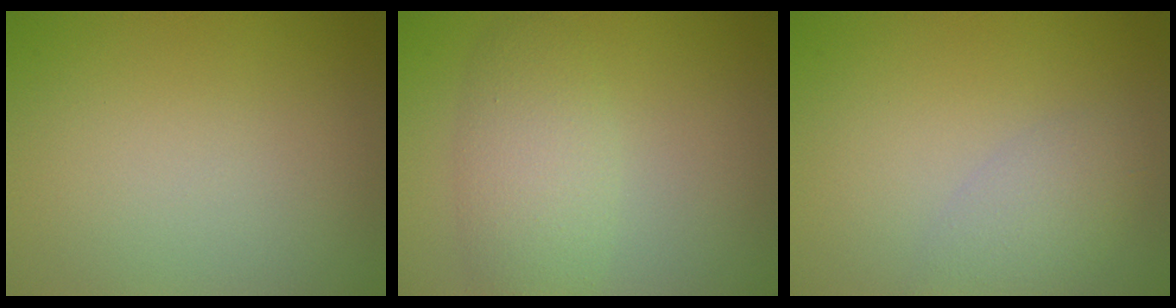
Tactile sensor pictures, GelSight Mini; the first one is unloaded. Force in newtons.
{"total": 4.4, "press": 4.4, "slide": 0.1}
{"total": 2.7, "press": 2.7, "slide": 0.2}